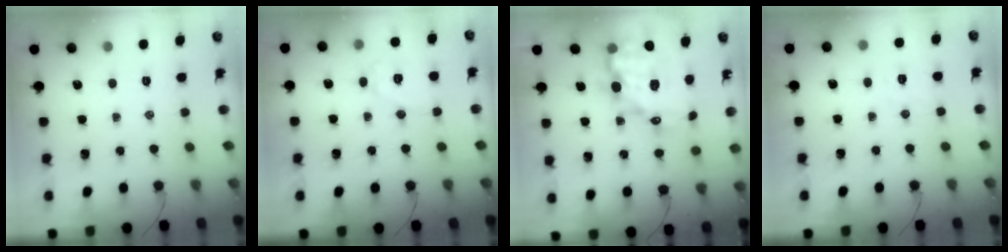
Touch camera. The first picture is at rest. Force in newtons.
{"total": 7.1, "press": 7.1, "slide": 0.5}
{"total": 15.0, "press": 14.6, "slide": 3.4}
{"total": 4.5, "press": 4.4, "slide": 1.1}